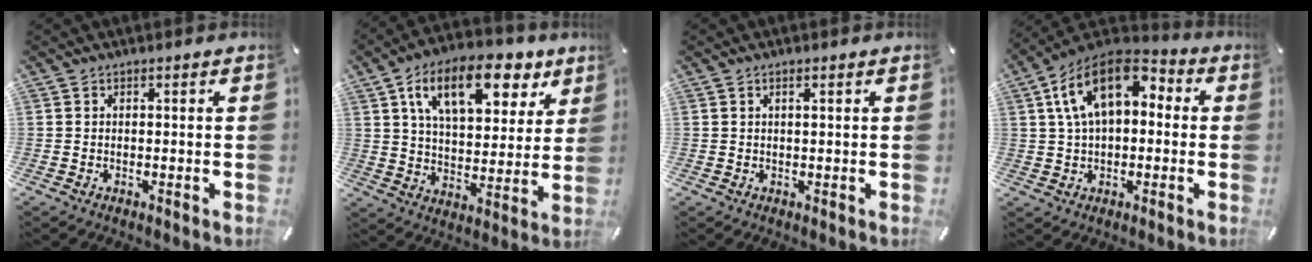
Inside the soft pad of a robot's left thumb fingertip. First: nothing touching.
{"total": 17.6, "force": [9.3, 9.5, 11.6], "torque": [-0.177, -0.031, 0.156]}
{"total": 1.0, "force": [0.4, 0.2, 1.0], "torque": [-0.018, 0.001, 0.006]}
{"total": 14.4, "force": [4.8, 9.0, 10.2], "torque": [-0.197, -0.003, 0.086]}